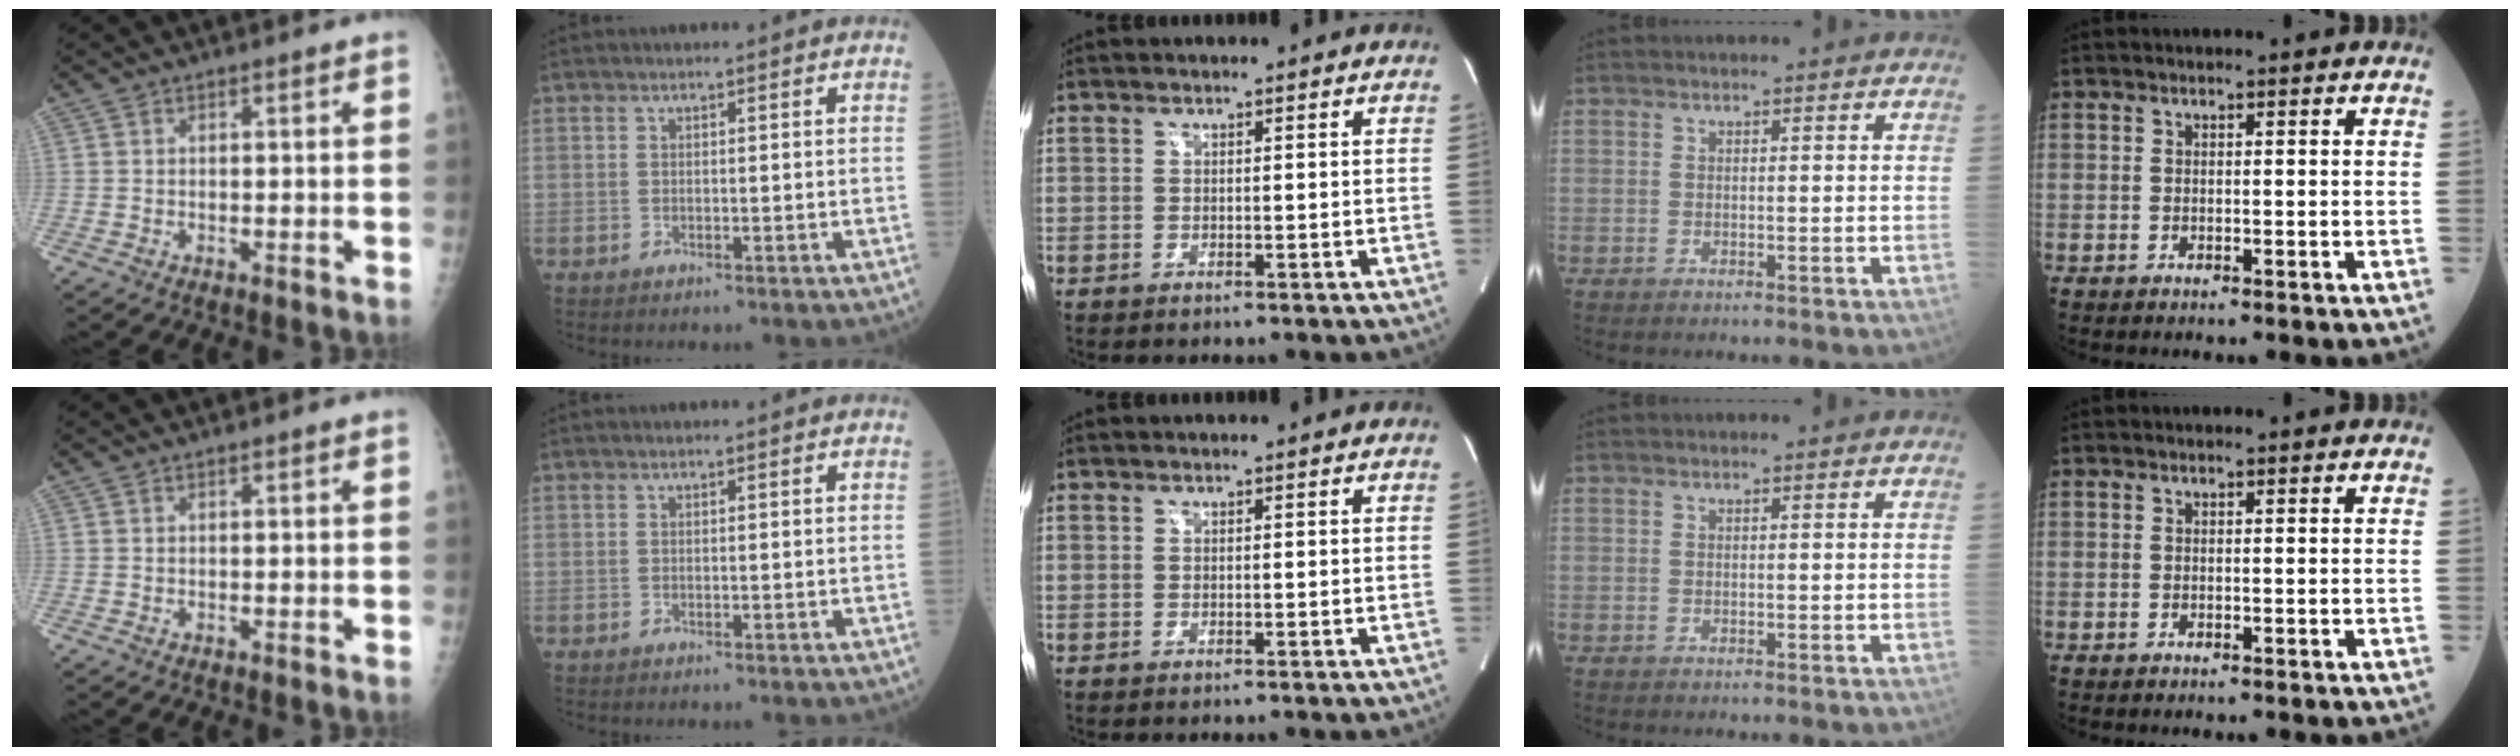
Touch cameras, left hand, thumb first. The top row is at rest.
{}